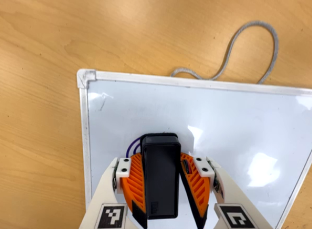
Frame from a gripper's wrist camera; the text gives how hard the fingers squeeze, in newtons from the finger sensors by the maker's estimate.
{"total": 13.3, "left": 15.3, "right": 11.2}